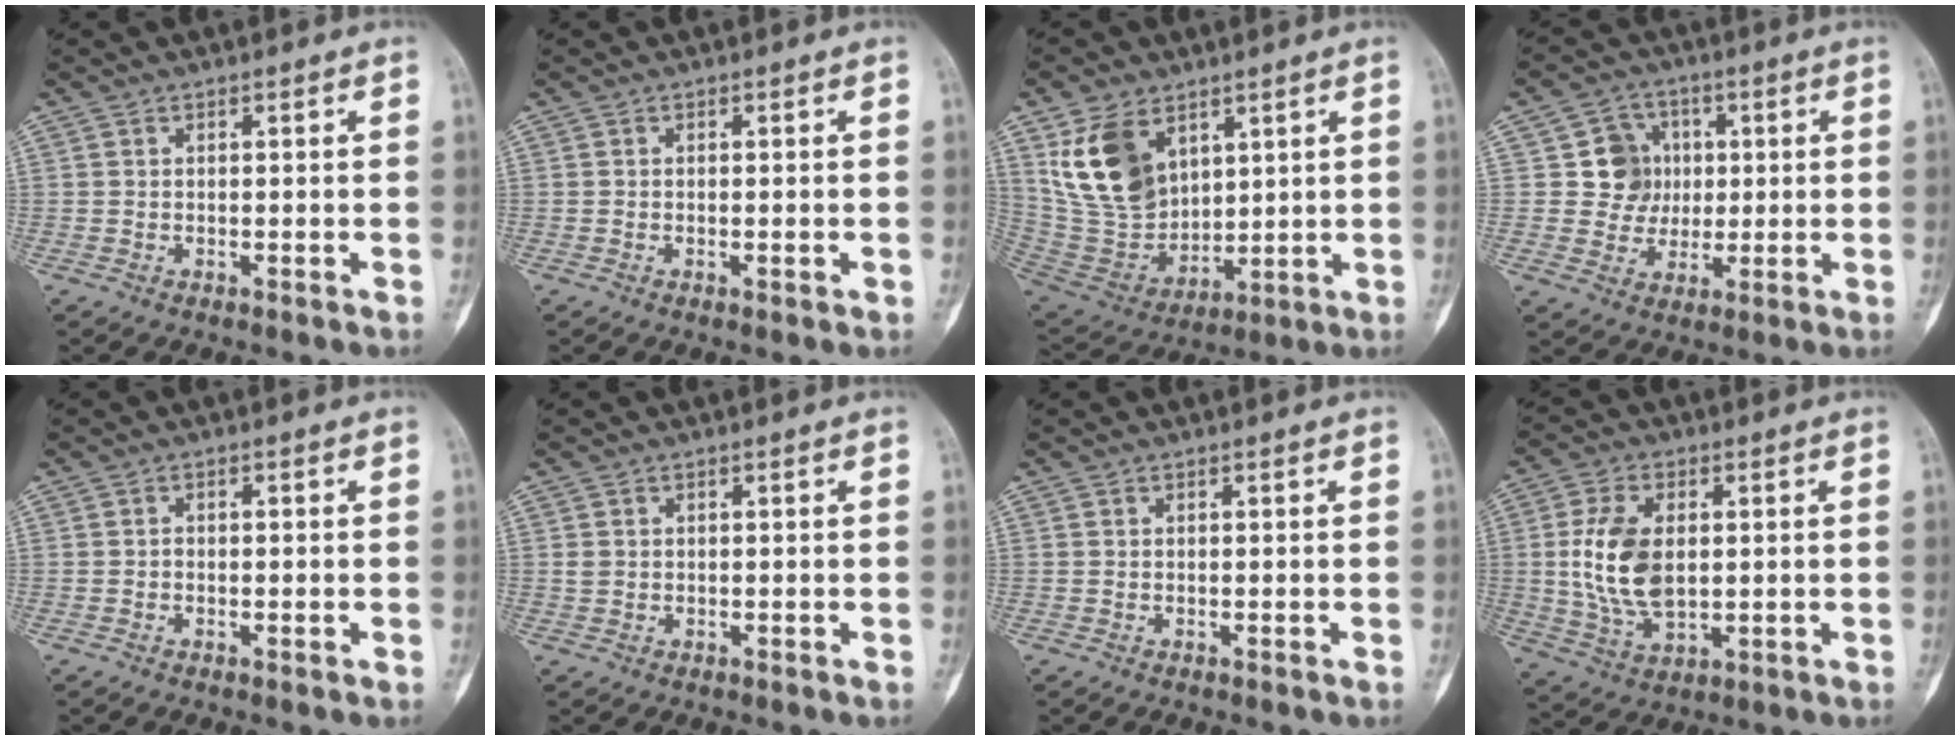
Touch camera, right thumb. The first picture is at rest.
{"total": 0.9, "force": [-0.2, 0.3, 0.8], "torque": [-0.009, -0.002, -0.002]}
{"total": 15.2, "force": [6.8, 10.1, 9.1], "torque": [-0.148, -0.033, 0.156]}
{"total": 8.0, "force": [1.2, 7.6, 2.2], "torque": [0.011, 0.008, 0.020]}
{"total": 1.0, "force": [-0.2, 0.5, 0.8], "torque": [-0.008, 0.000, -0.005]}
{"total": 1.0, "force": [0.1, 0.9, 0.5], "torque": [-0.008, 0.003, 0.006]}
{"total": 0.0}
{"total": 12.3, "force": [0.9, 7.3, 9.8], "torque": [-0.188, -0.007, 0.025]}